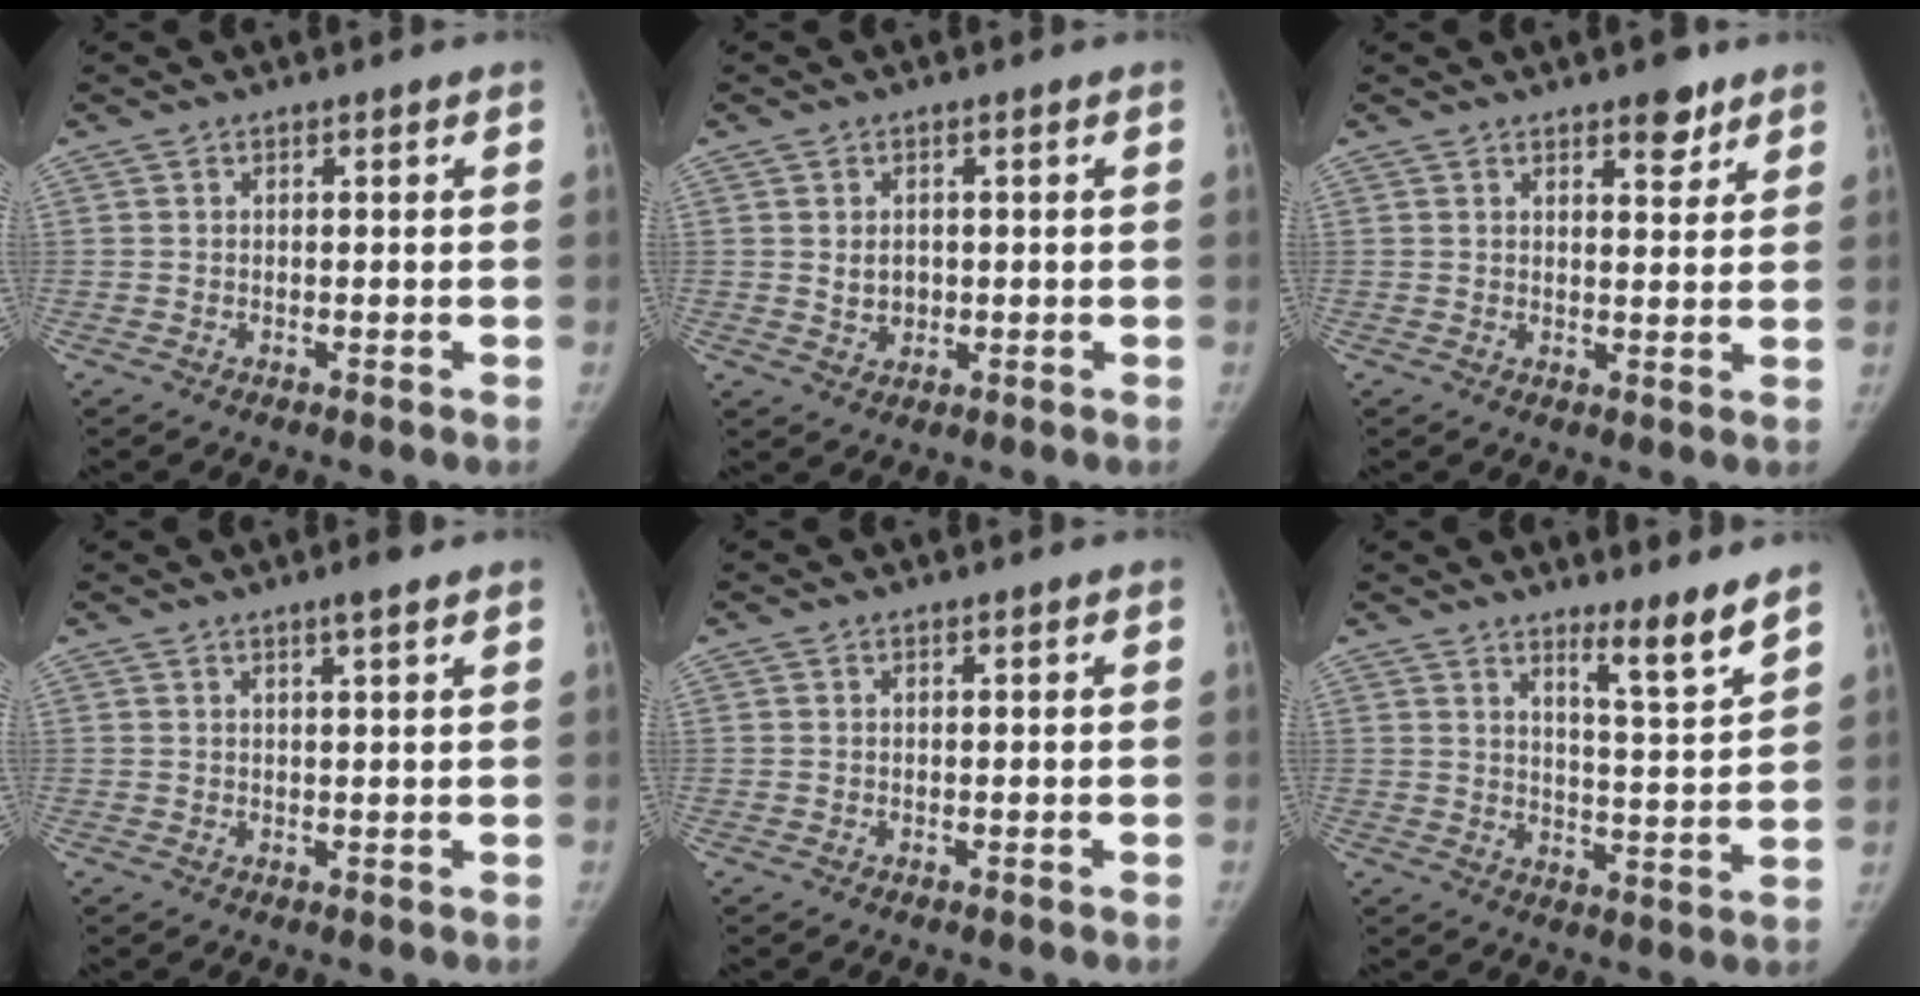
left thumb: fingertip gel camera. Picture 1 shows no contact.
{"total": 3.1, "force": [0.3, 2.5, 1.8], "torque": [-0.017, -0.003, 0.011]}
{"total": 4.7, "force": [3.2, 2.0, 2.8], "torque": [-0.014, -0.018, 0.043]}
{"total": 2.5, "force": [1.7, 0.0, 1.8], "torque": [-0.033, -0.008, 0.027]}
{"total": 0.0}
{"total": 7.4, "force": [5.8, 0.0, 4.6], "torque": [-0.066, -0.061, 0.092]}